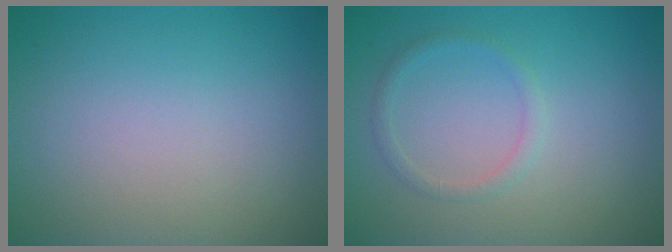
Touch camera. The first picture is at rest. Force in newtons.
{"total": 1.2, "press": 1.2, "slide": 0.0}